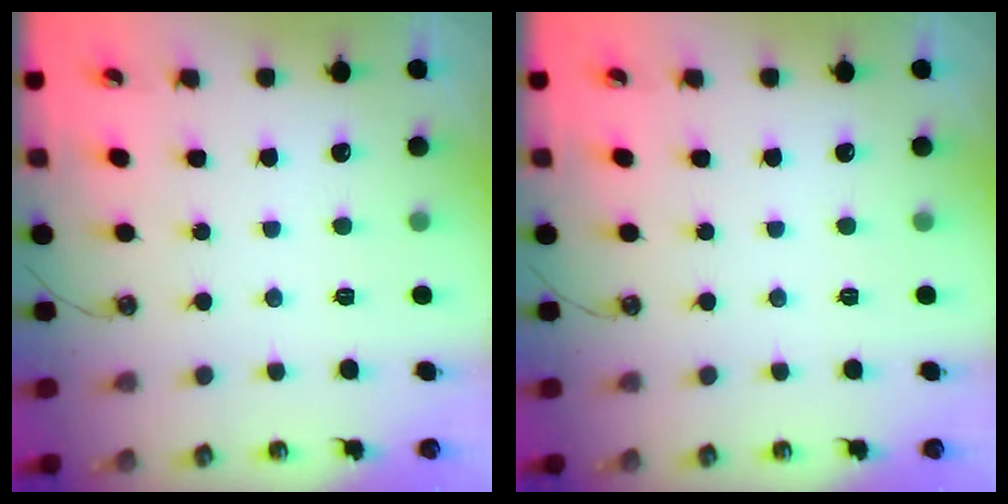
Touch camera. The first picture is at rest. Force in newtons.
{"total": 0.0}